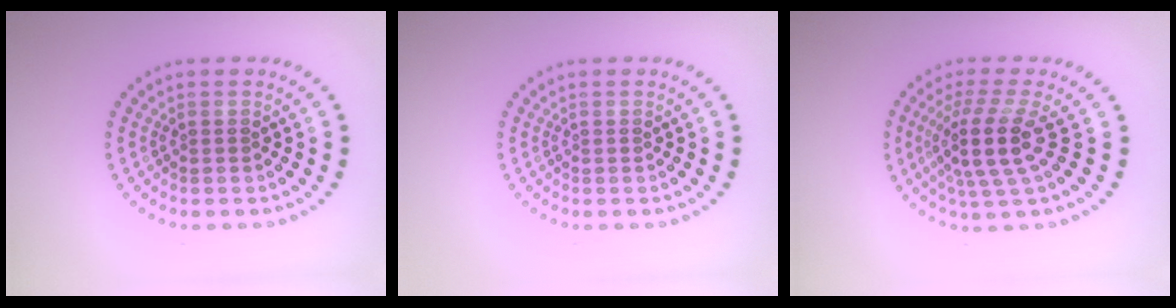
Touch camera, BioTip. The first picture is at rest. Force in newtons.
{"total": 0.0}
{"total": 4.6, "press": 3.5, "slide": 3.0}